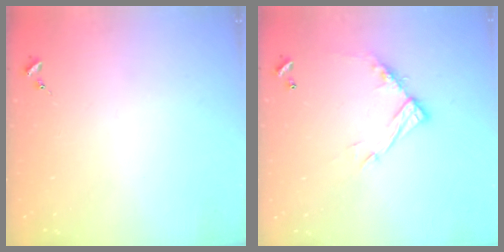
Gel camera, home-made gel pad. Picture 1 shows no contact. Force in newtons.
{"total": 12.8, "press": 12.8, "slide": 1.0}